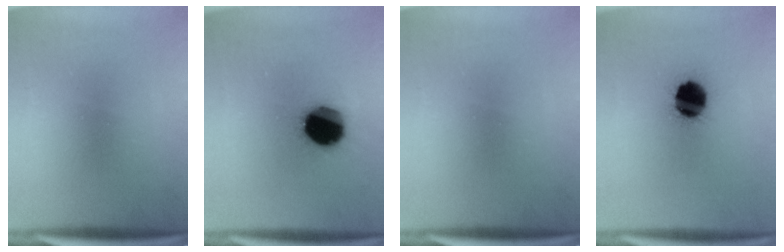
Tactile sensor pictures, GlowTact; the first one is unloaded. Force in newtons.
{"total": 16.6}
{"total": 0.0}
{"total": 12.5}